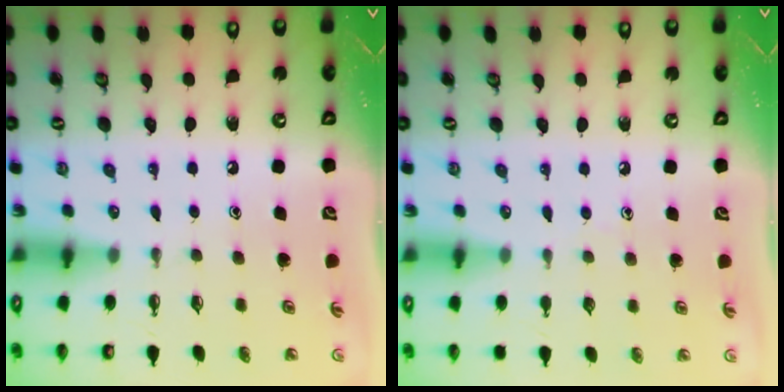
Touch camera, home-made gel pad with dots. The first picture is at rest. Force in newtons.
{"total": 3.2, "press": 3.1, "slide": 0.4}